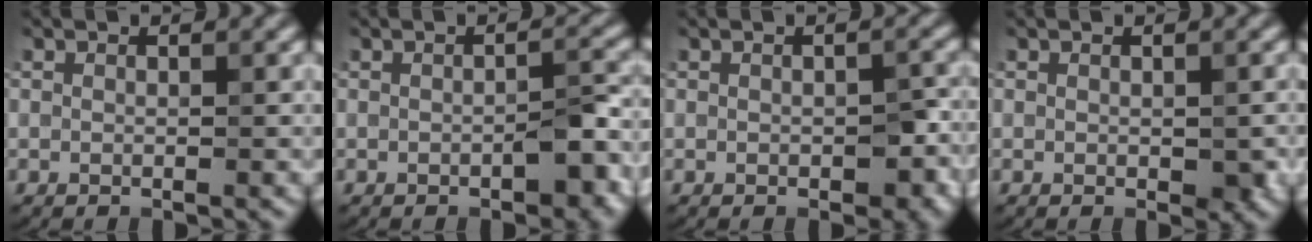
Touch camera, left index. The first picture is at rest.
{"total": 2.9, "force": [-1.3, 1.1, 2.4], "torque": [-0.033, 0.007, -0.018]}
{"total": 2.6, "force": [-0.6, 1.5, 2.0], "torque": [-0.028, -0.006, -0.004]}
{"total": 1.7, "force": [-0.2, 0.9, 1.4], "torque": [-0.017, -0.005, 0.001]}